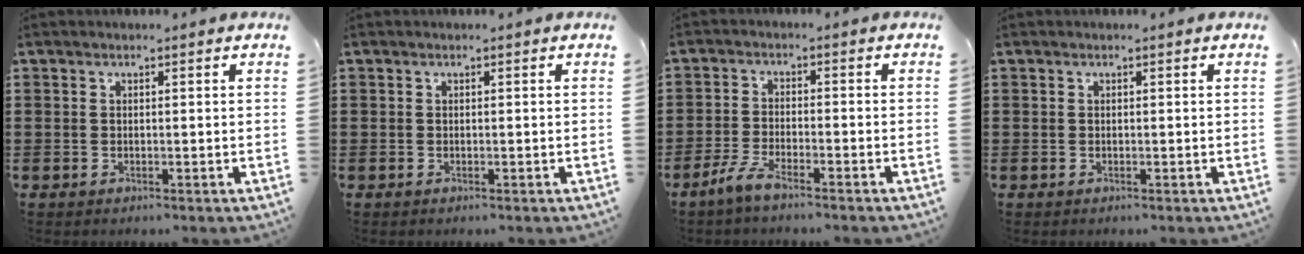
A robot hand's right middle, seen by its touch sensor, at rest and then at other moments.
{"total": 0.0}
{"total": 3.9, "force": [-3.2, 0.5, 2.3], "torque": [-0.058, -0.001, -0.066]}
{"total": 0.0}